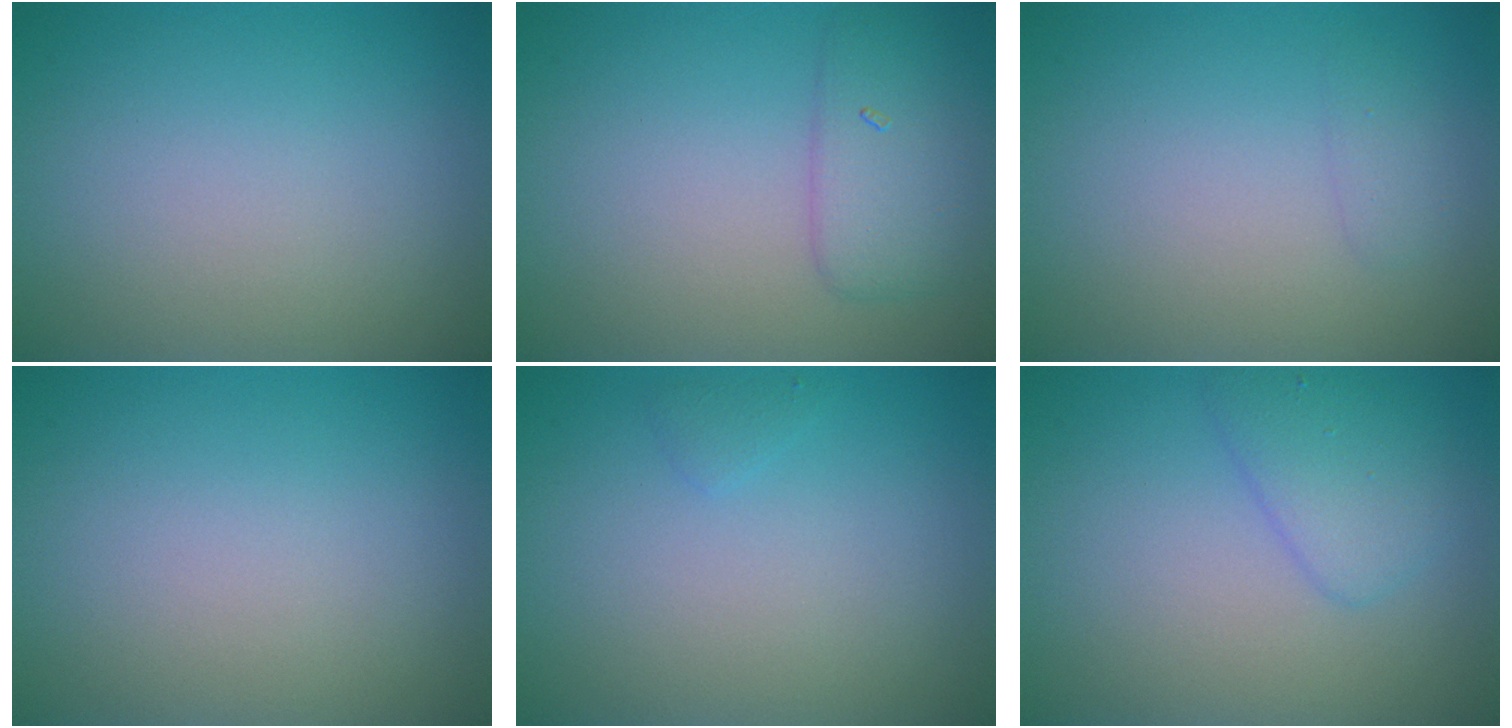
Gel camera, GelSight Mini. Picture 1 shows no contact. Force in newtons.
{"total": 3.1, "press": 3.1, "slide": 0.1}
{"total": 0.9, "press": 0.9, "slide": 0.1}
{"total": 0.0}
{"total": 0.6, "press": 0.6, "slide": 0.0}
{"total": 2.8, "press": 2.8, "slide": 0.1}